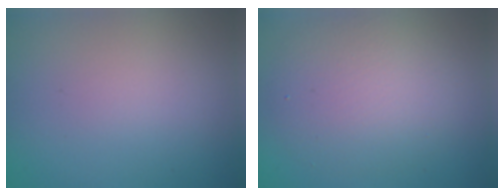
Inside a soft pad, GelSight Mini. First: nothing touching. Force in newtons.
{"total": 5.1, "press": 5.1, "slide": 0.2}